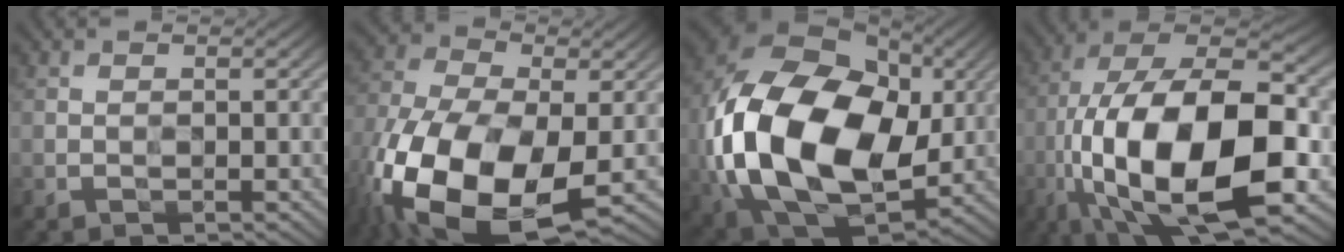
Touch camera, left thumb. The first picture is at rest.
{"total": 19.5, "force": [-7.2, 10.6, 14.7], "torque": [-0.334, -0.042, -0.122]}
{"total": 23.0, "force": [-0.8, 15.8, 16.8], "torque": [-0.430, -0.031, 0.008]}
{"total": 21.3, "force": [-5.4, 9.7, 18.2], "torque": [-0.362, -0.011, -0.083]}